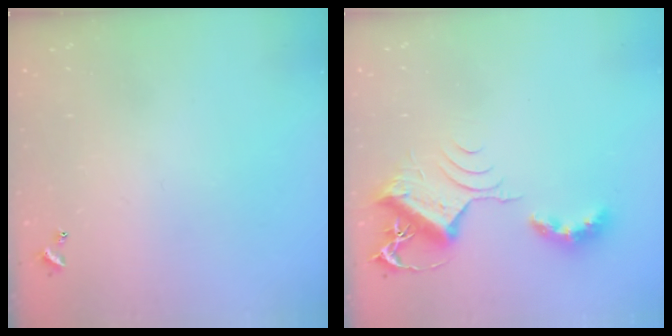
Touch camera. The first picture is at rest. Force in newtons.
{"total": 9.7, "press": 9.6, "slide": 1.1}